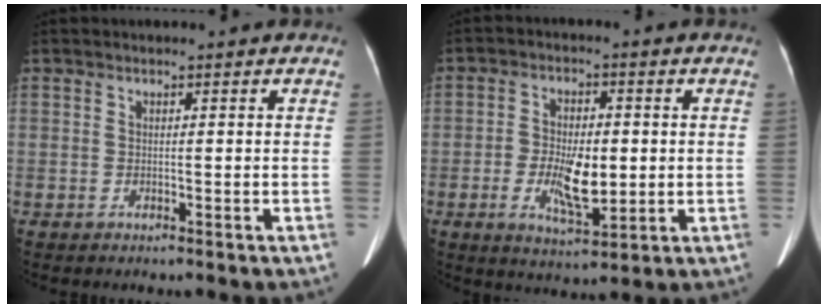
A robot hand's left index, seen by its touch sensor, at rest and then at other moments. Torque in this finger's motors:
{"motor_torque": [0.25, -0.02, 0.20, 0.15]}